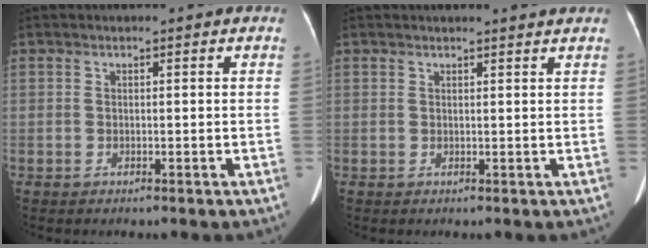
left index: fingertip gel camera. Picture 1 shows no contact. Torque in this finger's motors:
{"motor_torque": [-1.06, 0.93, -0.20, 0.00]}